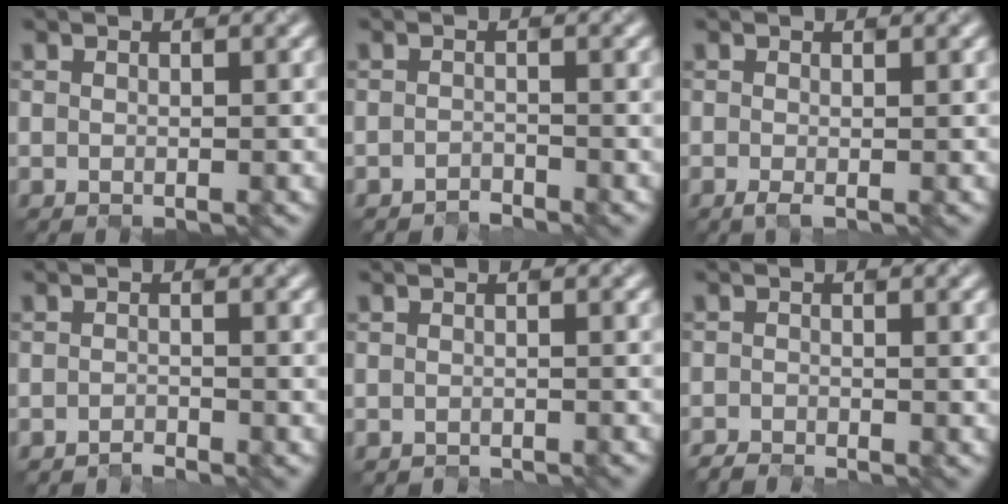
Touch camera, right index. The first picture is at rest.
{"total": 1.2, "force": [-1.0, -0.2, -0.7], "torque": [0.009, 0.000, -0.023]}
{"total": 0.7, "force": [-0.2, 0.1, 0.6], "torque": [-0.011, -0.002, -0.006]}
{"total": 0.9, "force": [-0.8, -0.2, -0.4], "torque": [0.003, -0.003, -0.020]}
{"total": 0.0}
{"total": 1.2, "force": [-1.1, -0.1, 0.1], "torque": [0.005, -0.006, -0.027]}